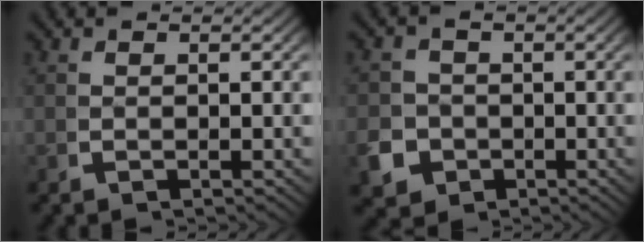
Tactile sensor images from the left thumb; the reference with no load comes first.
{"total": 7.4, "force": [-2.3, 6.6, 2.6], "torque": [-0.057, -0.031, -0.033]}